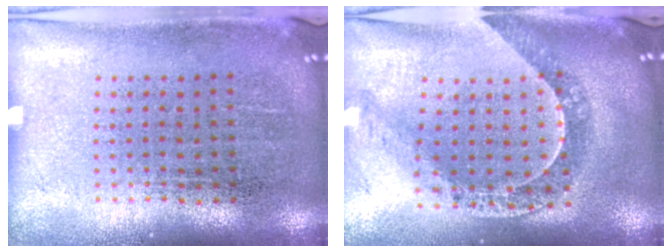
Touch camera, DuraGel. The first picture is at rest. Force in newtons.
{"total": 1.2, "press": 1.1, "slide": 0.2}